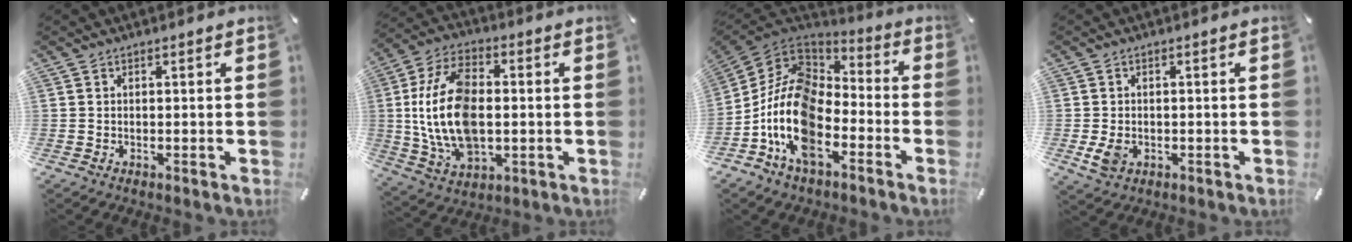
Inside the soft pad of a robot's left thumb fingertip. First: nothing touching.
{"total": 17.5, "force": [0.1, 11.0, 13.6], "torque": [-0.300, -0.002, -0.001]}
{"total": 17.2, "force": [-8.5, 10.6, 10.6], "torque": [-0.233, 0.036, -0.157]}
{"total": 3.7, "force": [-0.8, 2.6, 2.5], "torque": [-0.064, -0.003, -0.016]}